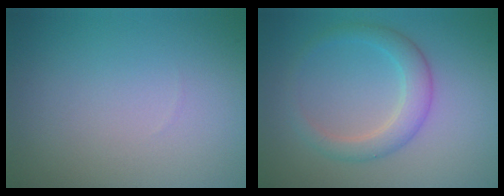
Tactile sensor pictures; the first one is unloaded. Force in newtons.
{"total": 2.9, "press": 2.9, "slide": 0.1}